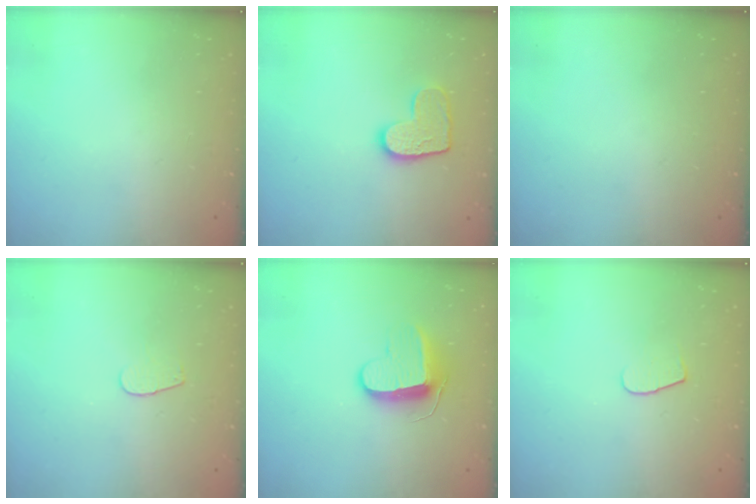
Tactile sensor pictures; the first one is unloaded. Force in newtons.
{"total": 10.3, "press": 10.2, "slide": 0.6}
{"total": 0.0}
{"total": 3.2, "press": 3.2, "slide": 0.3}
{"total": 9.9, "press": 9.9, "slide": 0.1}
{"total": 5.9, "press": 5.9, "slide": 0.6}